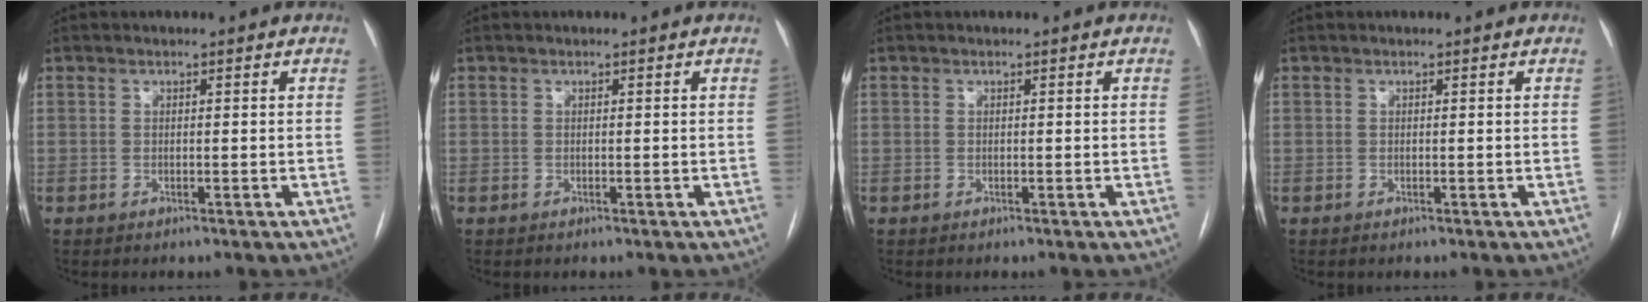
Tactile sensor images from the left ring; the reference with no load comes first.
{"total": 0.0}
{"total": 0.0}
{"total": 0.0}